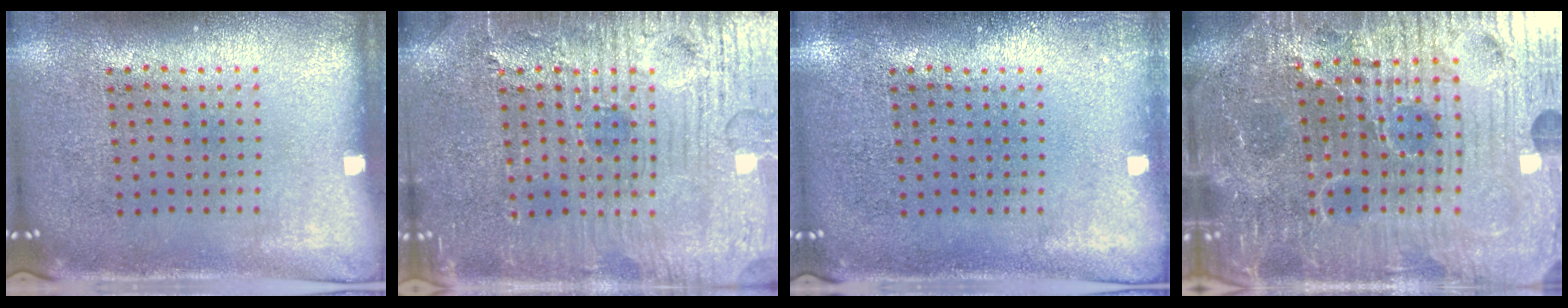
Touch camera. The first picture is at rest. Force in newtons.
{"total": 6.4, "press": 6.4, "slide": 0.7}
{"total": 0.7, "press": 0.7, "slide": 0.2}
{"total": 6.6, "press": 6.1, "slide": 2.7}